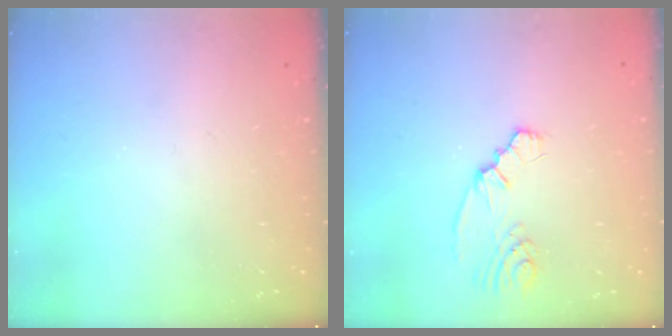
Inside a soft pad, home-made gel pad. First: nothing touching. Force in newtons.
{"total": 2.5, "press": 2.3, "slide": 0.9}